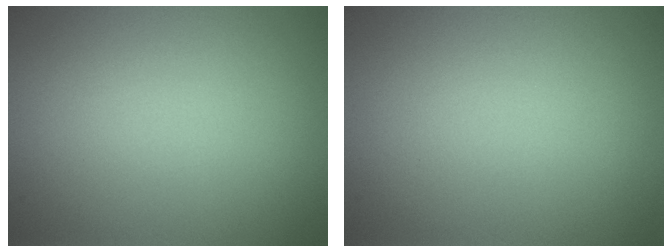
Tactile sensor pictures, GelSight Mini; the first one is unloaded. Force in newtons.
{"total": 0.0}